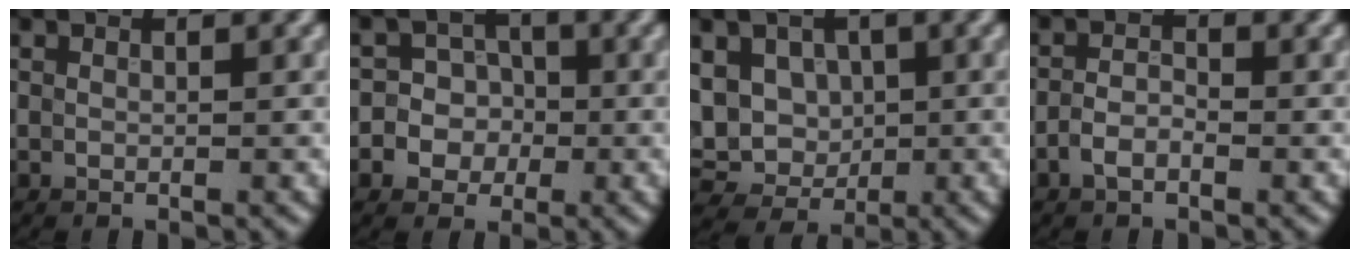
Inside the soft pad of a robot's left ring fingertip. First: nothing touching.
{"total": 4.3, "force": [-1.2, 4.1, 0.9], "torque": [0.011, 0.015, -0.046]}
{"total": 8.2, "force": [0.7, 7.2, 3.9], "torque": [-0.071, 0.022, -0.010]}
{"total": 2.0, "force": [-1.2, 0.9, 1.3], "torque": [-0.027, 0.004, -0.031]}